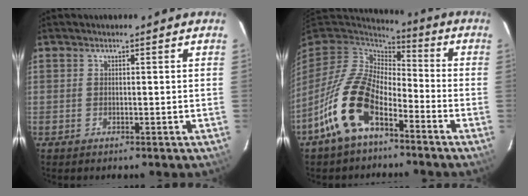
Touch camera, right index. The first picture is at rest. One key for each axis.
{"total": 15.5, "fx": -8.2, "fy": 7.6, "fz": 10.7, "tx": -0.225, "ty": -0.005, "tz": -0.163}